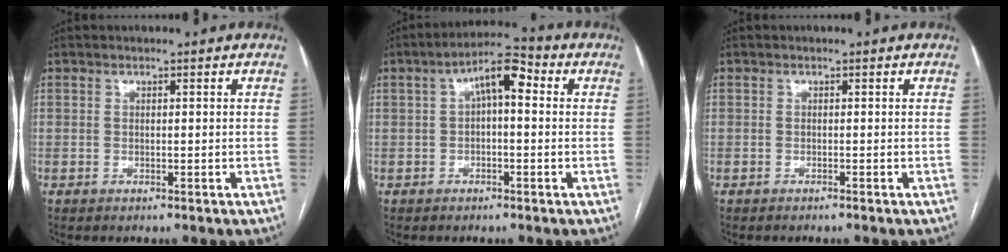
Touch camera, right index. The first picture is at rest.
{"total": 6.8, "force": [1.4, 2.4, 6.2], "torque": [-0.103, 0.037, 0.019]}
{"total": 0.0}